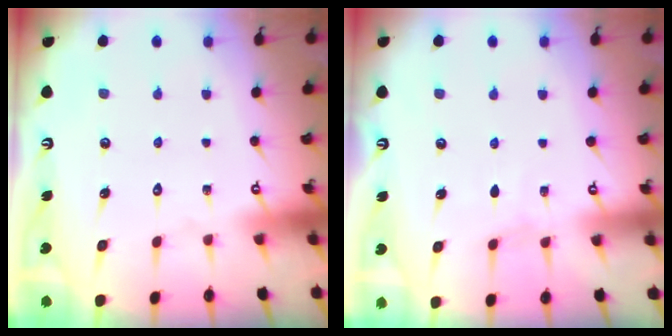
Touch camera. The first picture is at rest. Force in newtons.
{"total": 2.3, "press": 2.3, "slide": 0.3}